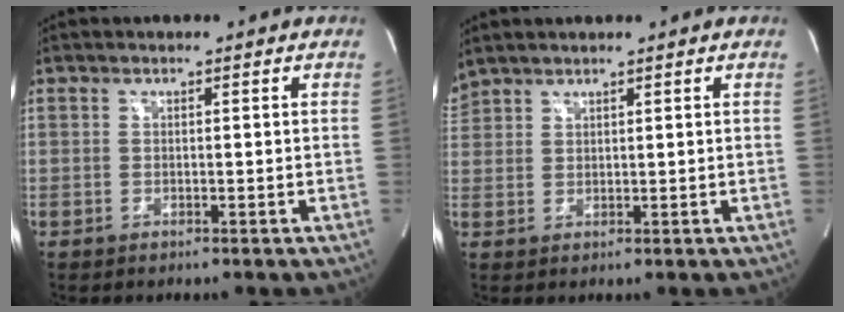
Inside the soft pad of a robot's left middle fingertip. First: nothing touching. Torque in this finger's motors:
{"motor_torque": [0.98, -0.98, 0.31, 0.09]}